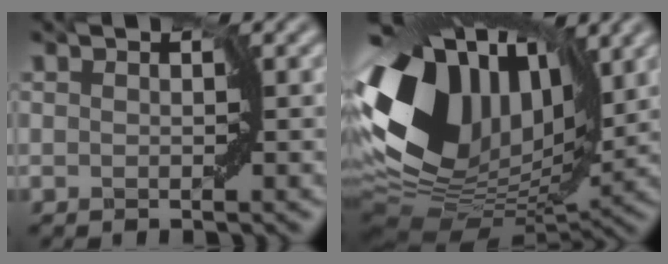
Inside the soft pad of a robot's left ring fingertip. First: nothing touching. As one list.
[{"total": 14.1, "force": [3.6, 9.4, 9.9], "torque": [-0.212, 0.023, 0.065]}]